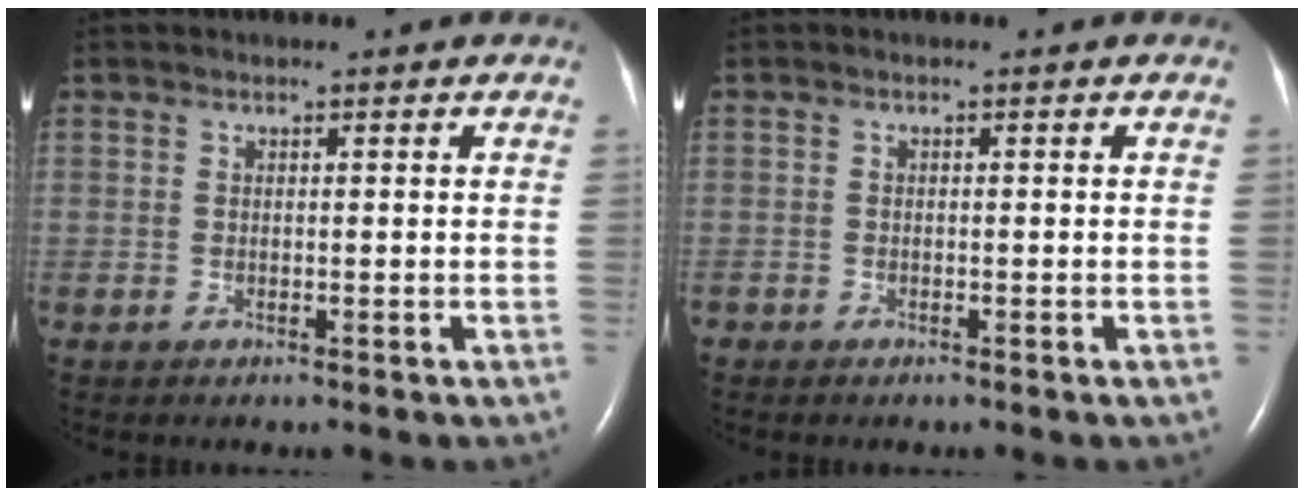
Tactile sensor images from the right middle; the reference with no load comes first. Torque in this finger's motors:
{"motor_torque": [0.81, -0.54, -0.08, -0.21]}